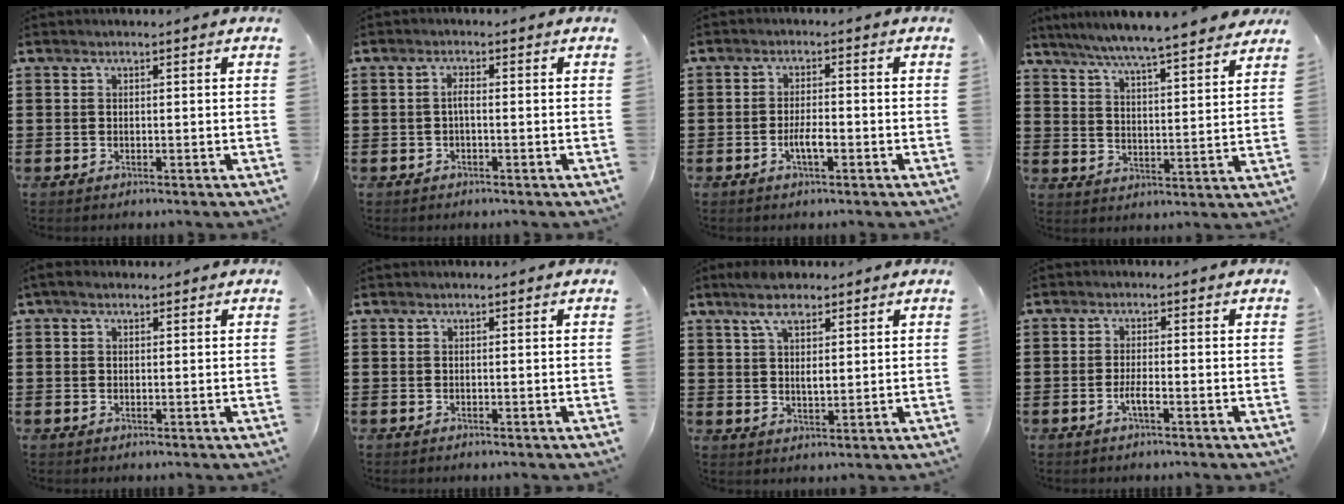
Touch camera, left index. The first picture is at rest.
{"total": 1.7, "force": [-0.4, 0.6, 1.5], "torque": [-0.031, 0.004, -0.008]}
{"total": 3.3, "force": [-1.2, 0.9, 2.9], "torque": [-0.058, 0.001, -0.022]}
{"total": 5.8, "force": [5.5, -0.6, 1.8], "torque": [-0.059, -0.036, 0.093]}
{"total": 1.3, "force": [0.5, 0.7, 0.9], "torque": [-0.018, 0.005, 0.010]}
{"total": 0.0}
{"total": 6.4, "force": [3.6, 2.9, 4.4], "torque": [-0.083, 0.001, 0.058]}
{"total": 2.2, "force": [-1.0, 0.3, 1.9], "torque": [-0.041, -0.002, -0.021]}